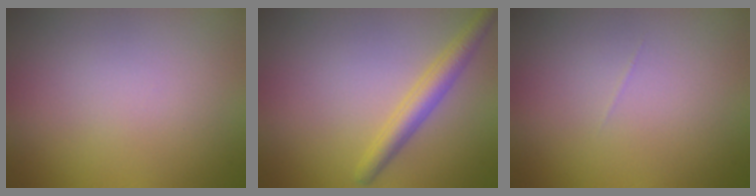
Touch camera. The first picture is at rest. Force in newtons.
{"total": 2.8, "press": 2.8, "slide": 0.1}
{"total": 0.0}